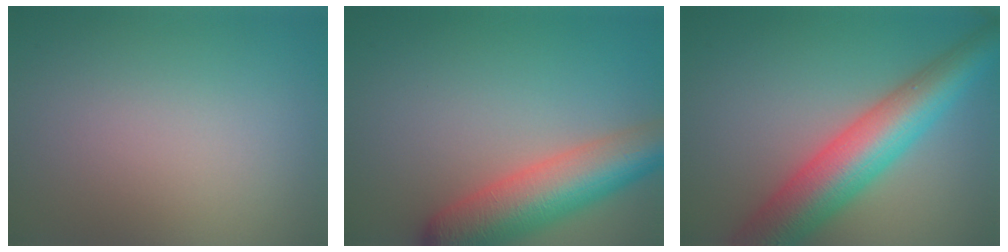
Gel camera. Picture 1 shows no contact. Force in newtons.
{"total": 8.1, "press": 8.1, "slide": 0.5}
{"total": 9.2, "press": 9.2, "slide": 0.3}